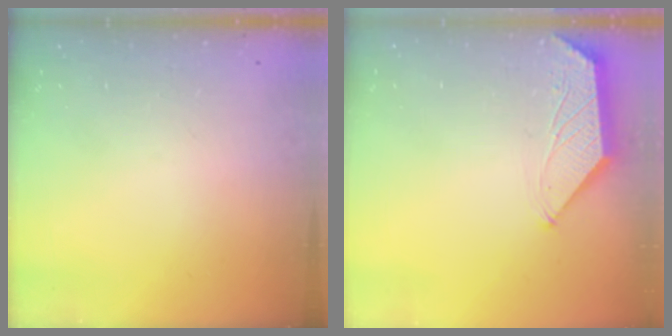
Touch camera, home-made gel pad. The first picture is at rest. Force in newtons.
{"total": 0.7, "press": 0.6, "slide": 0.3}